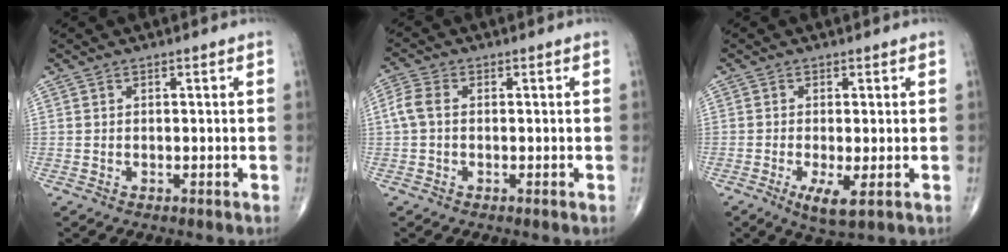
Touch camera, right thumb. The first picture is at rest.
{"total": 3.8, "force": [0.1, 2.4, 2.9], "torque": [-0.071, 0.009, -0.005]}
{"total": 4.6, "force": [-1.4, 1.0, 4.2], "torque": [-0.080, -0.013, -0.024]}